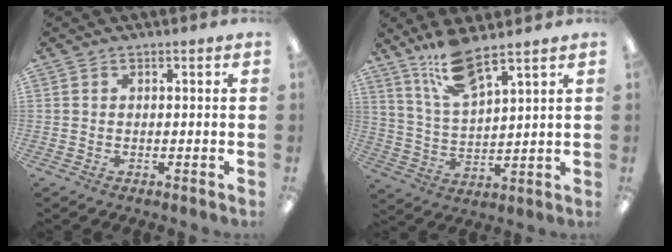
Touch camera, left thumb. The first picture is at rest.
{"total": 11.6, "force": [8.8, 3.1, 6.8], "torque": [-0.138, -0.036, 0.161]}